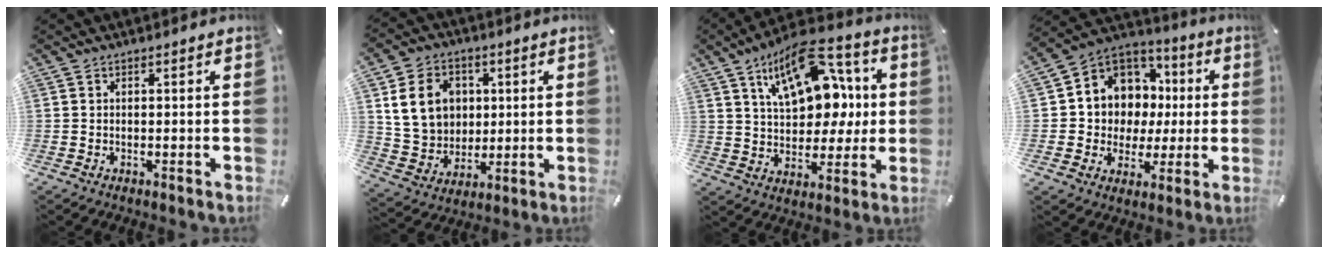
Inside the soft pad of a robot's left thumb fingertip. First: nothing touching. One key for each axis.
{"total": 13.1, "fx": 2.8, "fy": 11.1, "fz": 6.2, "tx": -0.117, "ty": 0.008, "tz": 0.059}
{"total": 18.6, "fx": 8.2, "fy": 11.4, "fz": 12.1, "tx": -0.185, "ty": -0.036, "tz": 0.147}
{"total": 10.1, "fx": 1.5, "fy": 9.9, "fz": 1.5, "tx": -0.039, "ty": -0.023, "tz": 0.041}